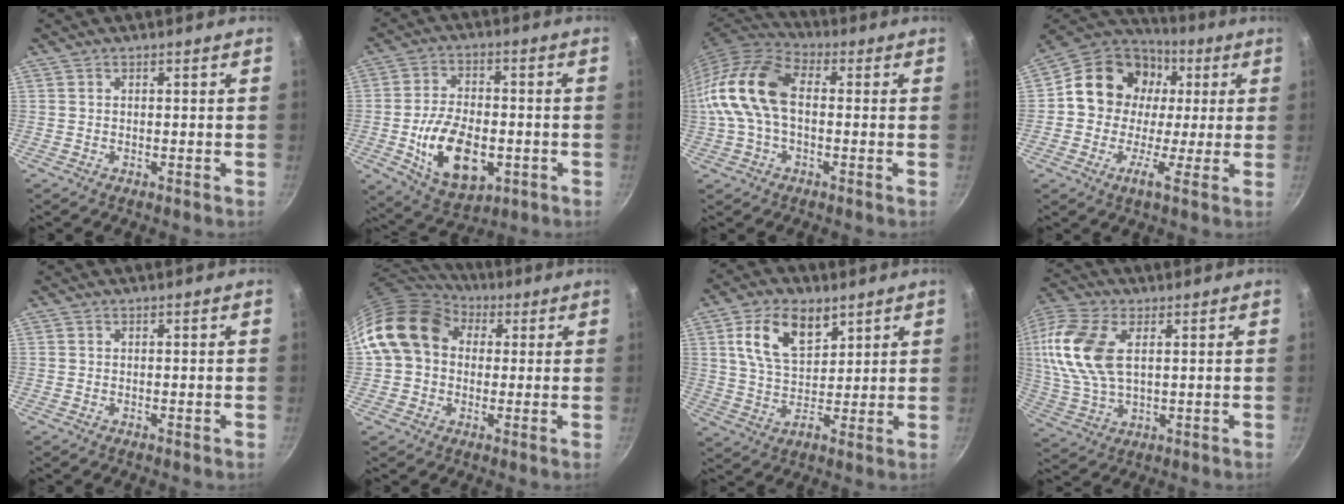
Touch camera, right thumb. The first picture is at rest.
{"total": 15.2, "force": [-3.5, 8.9, 11.9], "torque": [-0.190, 0.010, -0.049]}
{"total": 15.3, "force": [0.1, 9.4, 12.0], "torque": [-0.227, 0.038, -0.016]}
{"total": 15.1, "force": [2.3, 12.7, 7.8], "torque": [-0.106, 0.019, 0.010]}
{"total": 0.0}
{"total": 15.5, "force": [3.7, 12.2, 8.8], "torque": [-0.136, 0.029, 0.052]}
{"total": 11.2, "force": [5.1, 6.8, 7.3], "torque": [-0.106, -0.016, 0.089]}
{"total": 17.0, "force": [4.1, 9.9, 13.2], "torque": [-0.283, 0.005, 0.079]}